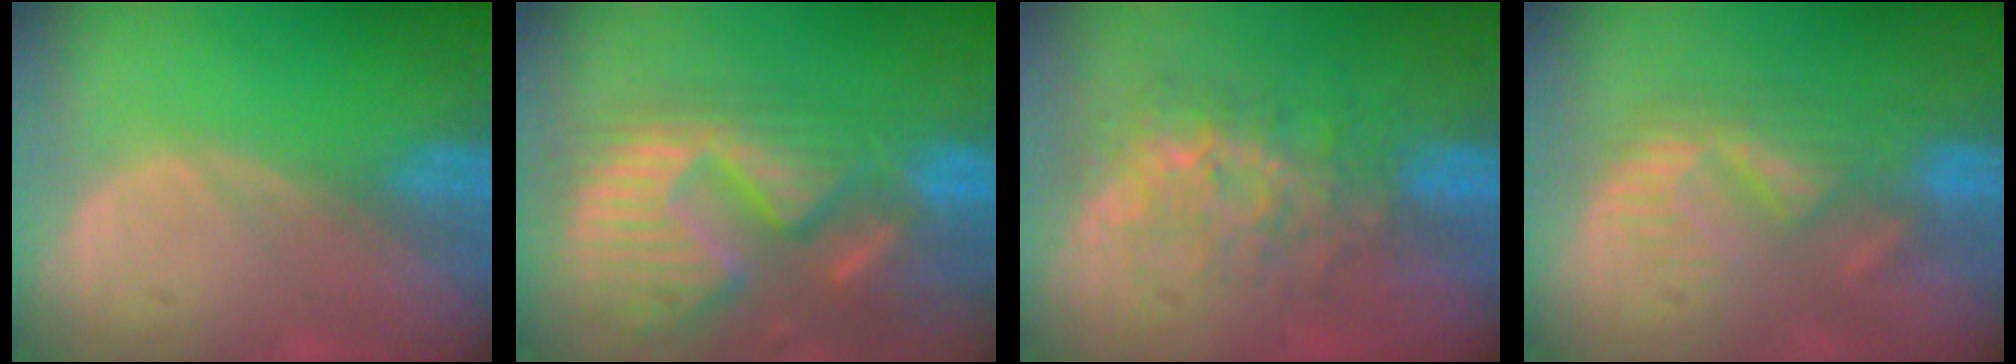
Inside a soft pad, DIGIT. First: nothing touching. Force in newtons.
{"total": 14.6, "press": 12.1, "slide": 8.1}
{"total": 7.9, "press": 7.5, "slide": 2.7}
{"total": 6.0, "press": 5.8, "slide": 1.5}